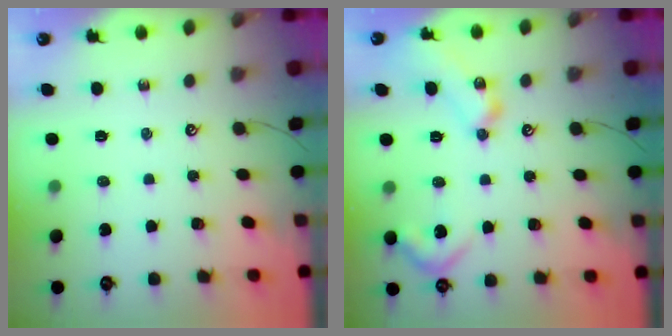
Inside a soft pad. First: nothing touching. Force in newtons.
{"total": 16.1, "press": 16.1, "slide": 0.4}